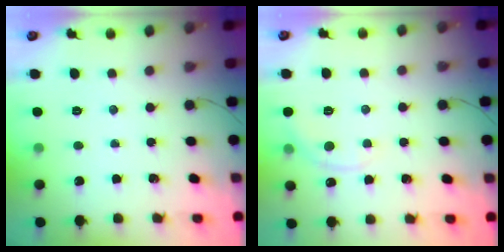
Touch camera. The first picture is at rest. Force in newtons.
{"total": 3.0, "press": 2.9, "slide": 1.0}